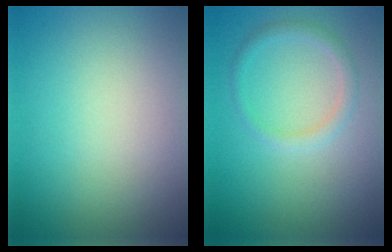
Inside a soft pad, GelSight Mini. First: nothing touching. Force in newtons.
{"total": 1.5, "press": 1.5, "slide": 0.1}